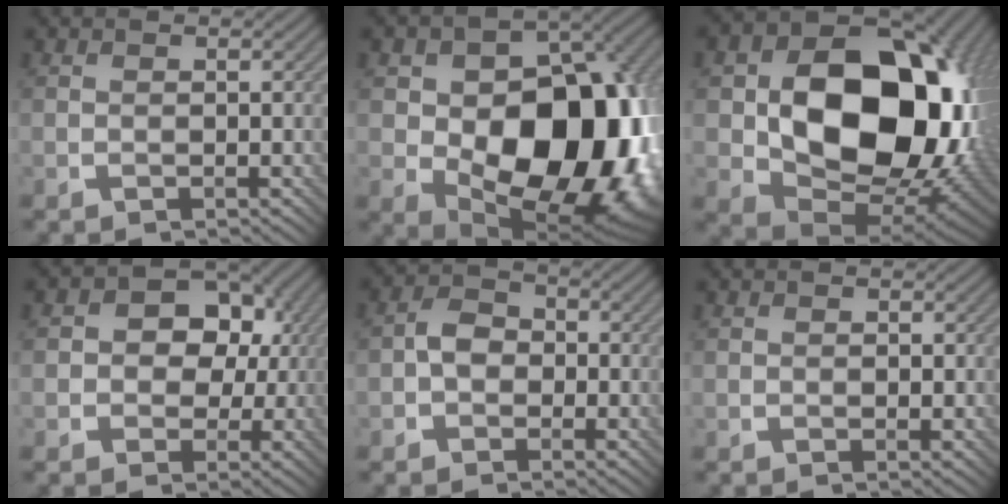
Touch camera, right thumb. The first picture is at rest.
{"total": 18.2, "force": [-1.0, 12.7, 13.0], "torque": [-0.164, -0.032, 0.004]}
{"total": 20.9, "force": [1.7, 15.4, 14.1], "torque": [-0.237, -0.060, 0.074]}
{"total": 10.2, "force": [1.1, 8.5, 5.5], "torque": [-0.067, 0.030, -0.017]}
{"total": 3.6, "force": [-1.0, 2.8, 2.1], "torque": [-0.037, 0.006, -0.028]}
{"total": 0.6, "force": [0.0, 0.3, 0.5], "torque": [-0.004, -0.003, -0.001]}